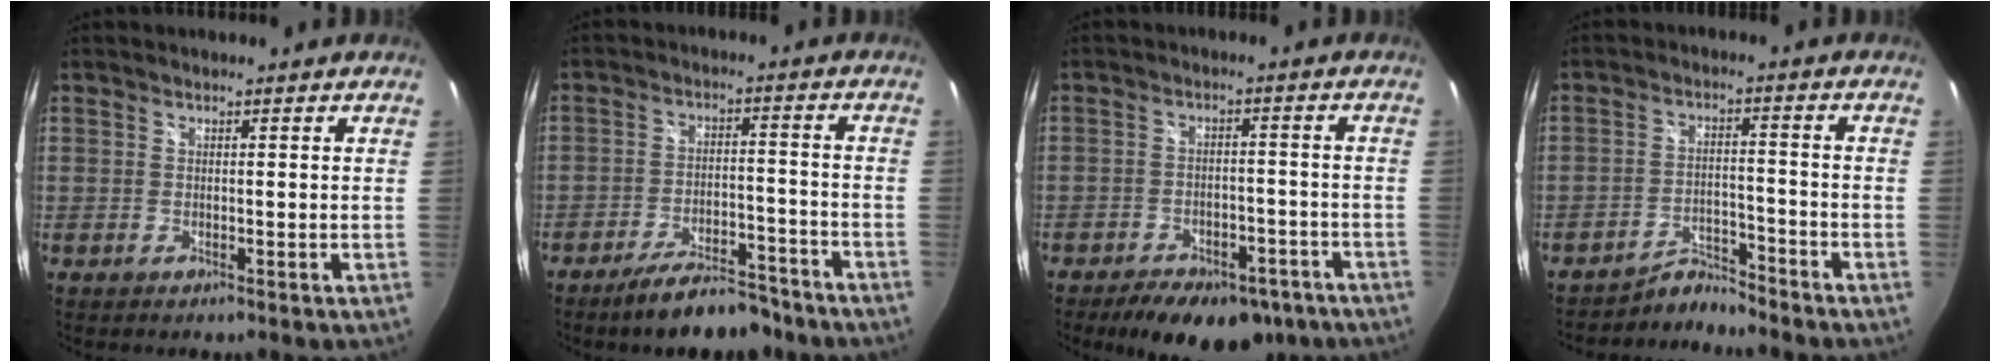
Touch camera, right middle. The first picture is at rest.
{"total": 11.1, "force": [-9.2, 3.4, 5.2], "torque": [-0.098, 0.005, -0.132]}
{"total": 16.0, "force": [-11.6, 7.9, 7.7], "torque": [-0.155, -0.003, -0.145]}
{"total": 4.8, "force": [-4.8, -0.2, -0.7], "torque": [0.008, 0.015, -0.085]}